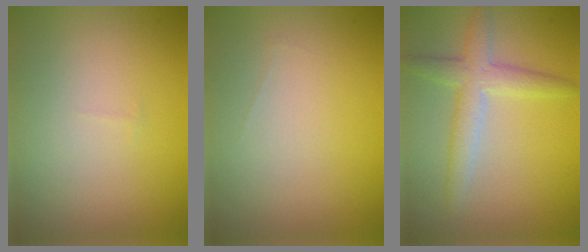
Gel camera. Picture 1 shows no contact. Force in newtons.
{"total": 0.0}
{"total": 3.7, "press": 3.7, "slide": 0.2}